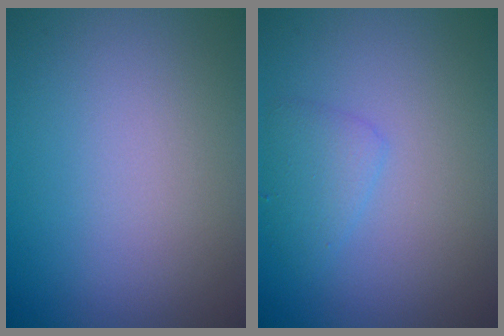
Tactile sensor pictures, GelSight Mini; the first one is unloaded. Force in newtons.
{"total": 1.8, "press": 1.8, "slide": 0.1}